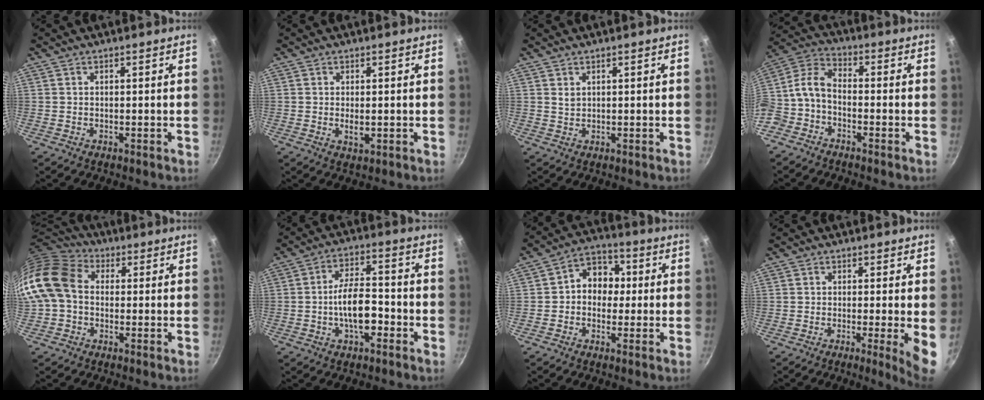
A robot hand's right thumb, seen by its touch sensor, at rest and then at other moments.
{"total": 2.5, "force": [-0.2, 1.1, 2.3], "torque": [-0.040, -0.004, 0.000]}
{"total": 1.3, "force": [0.7, 0.8, 0.7], "torque": [-0.012, -0.003, 0.015]}
{"total": 9.1, "force": [-2.7, 5.7, 6.6], "torque": [-0.151, 0.047, -0.071]}
{"total": 14.2, "force": [0.2, 11.0, 8.9], "torque": [-0.163, 0.030, -0.015]}
{"total": 9.4, "force": [-2.8, 4.3, 7.8], "torque": [-0.119, 0.033, -0.052]}
{"total": 8.5, "force": [0.3, 7.0, 4.8], "torque": [-0.024, 0.020, -0.012]}
{"total": 6.0, "force": [-0.8, 0.4, 5.9], "torque": [-0.077, -0.011, -0.012]}